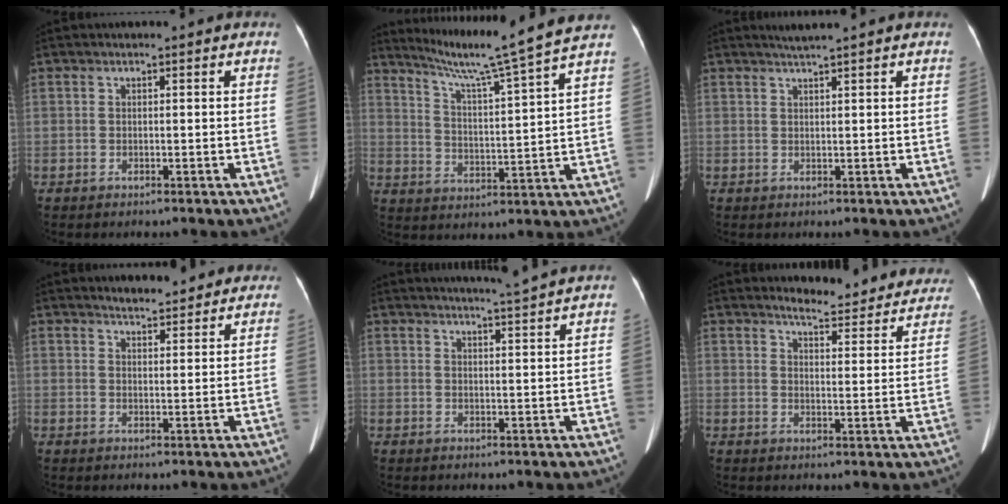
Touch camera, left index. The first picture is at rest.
{"total": 15.2, "force": [12.9, -3.2, 7.4], "torque": [-0.128, -0.032, 0.184]}
{"total": 2.3, "force": [2.0, -0.6, 1.1], "torque": [-0.014, 0.011, 0.036]}
{"total": 5.8, "force": [5.4, 1.5, 1.7], "torque": [-0.022, 0.014, 0.067]}
{"total": 6.1, "force": [5.6, -1.7, 1.9], "torque": [-0.030, -0.007, 0.072]}
{"total": 13.8, "force": [13.2, 2.7, 3.3], "torque": [-0.017, -0.032, 0.136]}